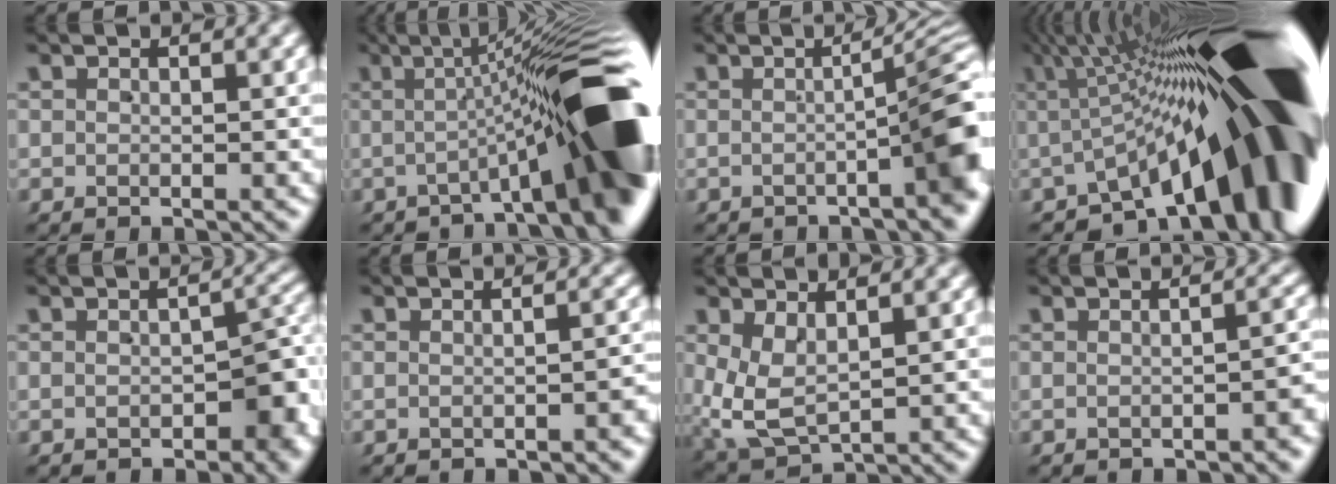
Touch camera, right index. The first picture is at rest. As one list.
[{"total": 14.4, "force": [-2.5, 3.5, 13.8], "torque": [-0.159, 0.023, -0.046]}, {"total": 6.5, "force": [-1.6, 1.3, 6.1], "torque": [-0.056, 0.025, -0.035]}, {"total": 25.8, "force": [-2.6, 10.2, 23.5], "torque": [-0.299, -0.009, -0.036]}, {"total": 4.1, "force": [-1.9, 2.1, 3.0], "torque": [-0.031, -0.001, -0.025]}, {"total": 1.1, "force": [-0.9, -0.1, 0.5], "torque": [-0.009, 0.008, -0.020]}, {"total": 5.0, "force": [0.2, 4.2, 2.7], "torque": [-0.092, -0.023, 0.010]}, {"total": 1.6, "force": [-1.2, 0.1, 1.0], "torque": [-0.018, 0.009, -0.024]}]